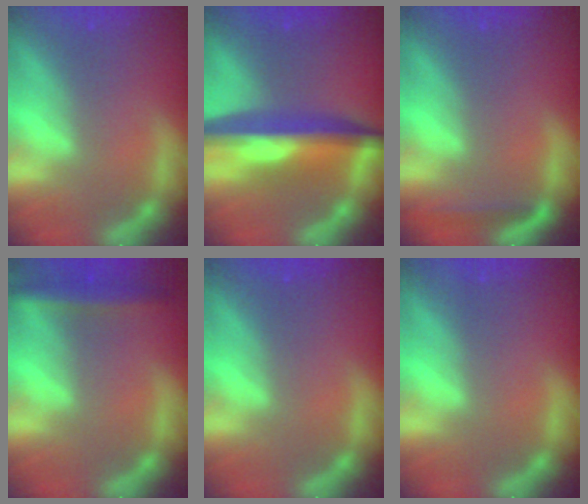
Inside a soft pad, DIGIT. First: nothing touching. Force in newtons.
{"total": 9.6}
{"total": 1.9}
{"total": 3.5}
{"total": 0.0}
{"total": 0.0}